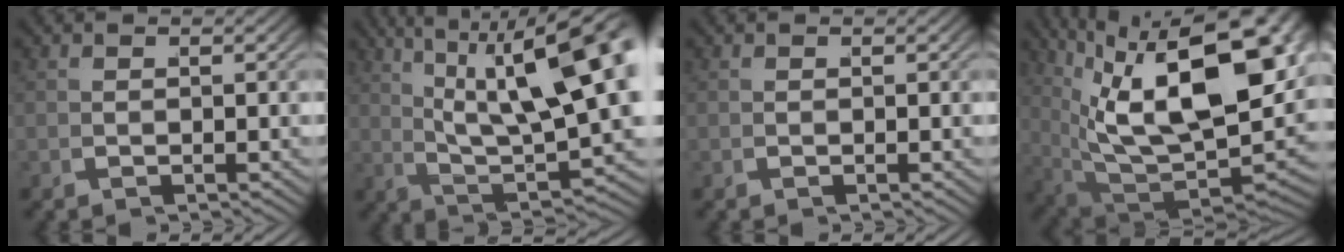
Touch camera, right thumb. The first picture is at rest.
{"total": 12.9, "force": [1.9, 5.9, 11.4], "torque": [-0.163, -0.015, 0.033]}
{"total": 0.0}
{"total": 19.6, "force": [2.4, 11.3, 15.7], "torque": [-0.273, -0.042, 0.057]}